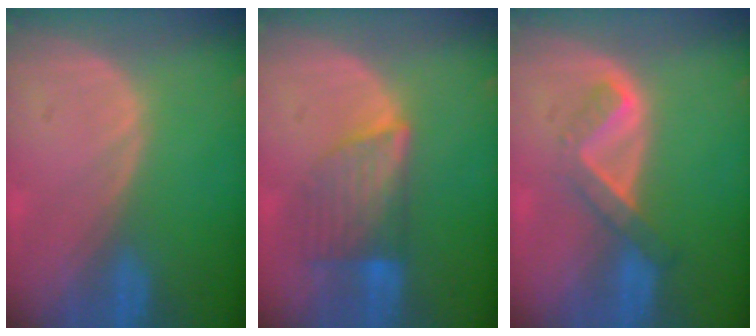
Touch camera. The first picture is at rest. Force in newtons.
{"total": 6.9, "press": 6.4, "slide": 2.6}
{"total": 5.2, "press": 4.5, "slide": 2.7}